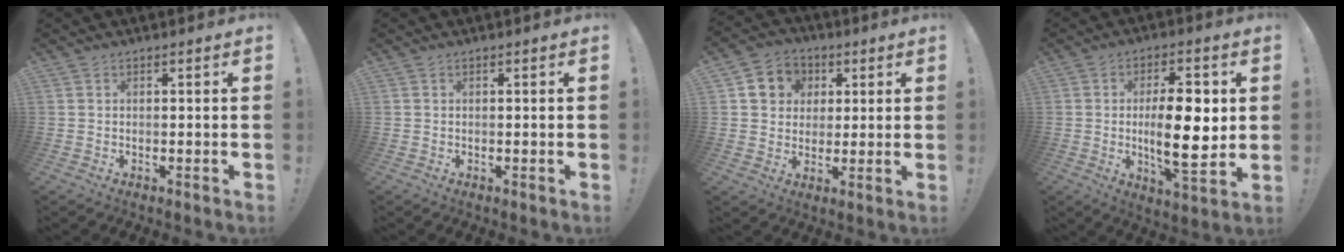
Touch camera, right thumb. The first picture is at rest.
{"total": 0.0}
{"total": 9.1, "force": [2.2, 8.4, 2.7], "torque": [-0.032, -0.005, 0.048]}
{"total": 16.0, "force": [0.6, 5.9, 14.9], "torque": [-0.234, -0.012, -0.001]}